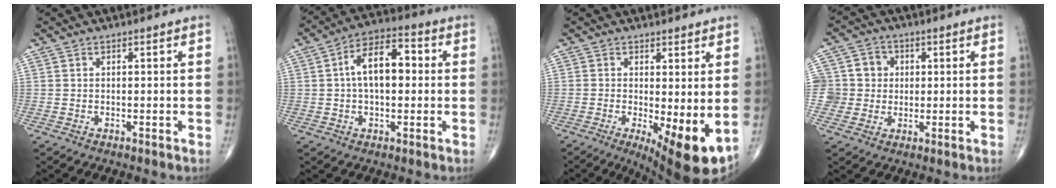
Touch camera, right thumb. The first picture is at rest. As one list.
[{"total": 10.8, "force": [1.0, 5.9, 9.0], "torque": [-0.143, 0.028, 0.007]}, {"total": 10.2, "force": [-1.5, 3.1, 9.6], "torque": [-0.143, -0.022, -0.014]}, {"total": 7.6, "force": [0.6, 7.5, 1.2], "torque": [0.014, 0.013, 0.008]}]